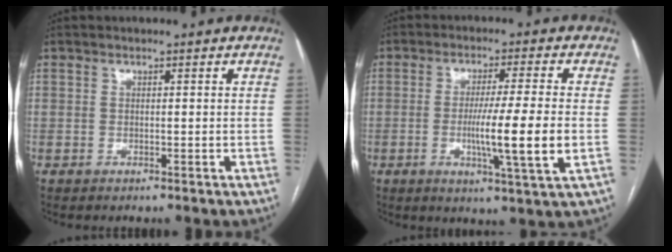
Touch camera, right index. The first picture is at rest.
{"total": 10.7, "force": [-1.6, -0.9, 10.6], "torque": [-0.180, -0.022, -0.032]}